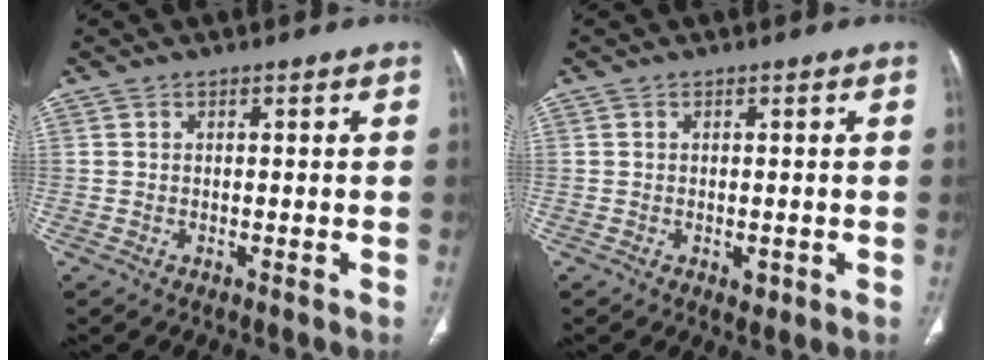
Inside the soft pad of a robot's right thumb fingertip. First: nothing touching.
{"total": 1.4, "force": [-0.4, 0.9, 1.0], "torque": [-0.009, -0.002, -0.002]}